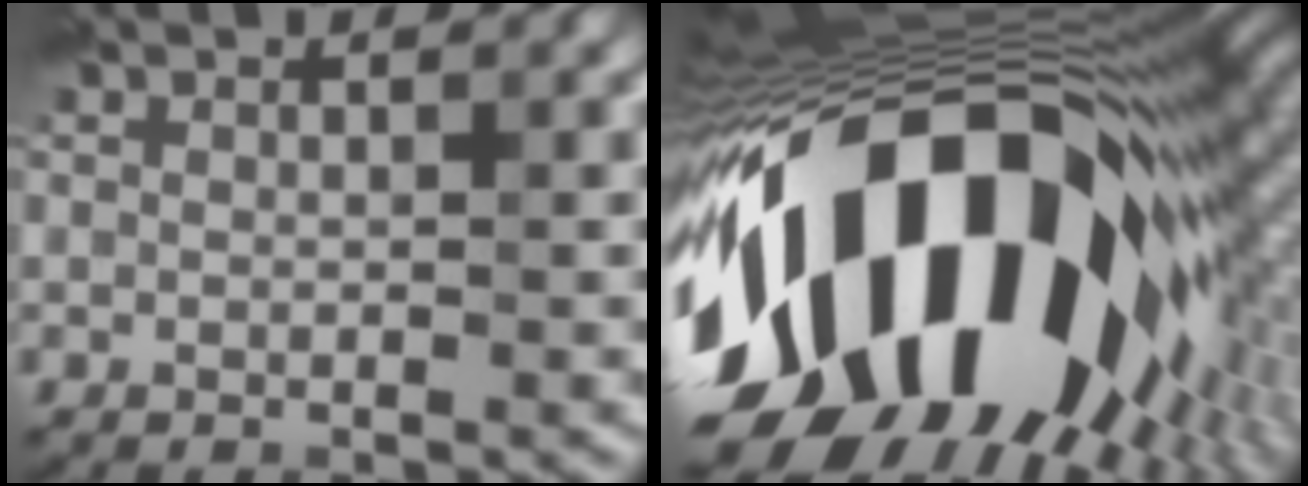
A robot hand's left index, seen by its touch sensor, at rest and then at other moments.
{"total": 20.4, "force": [-4.4, 12.1, 15.8], "torque": [-0.287, -0.007, -0.081]}